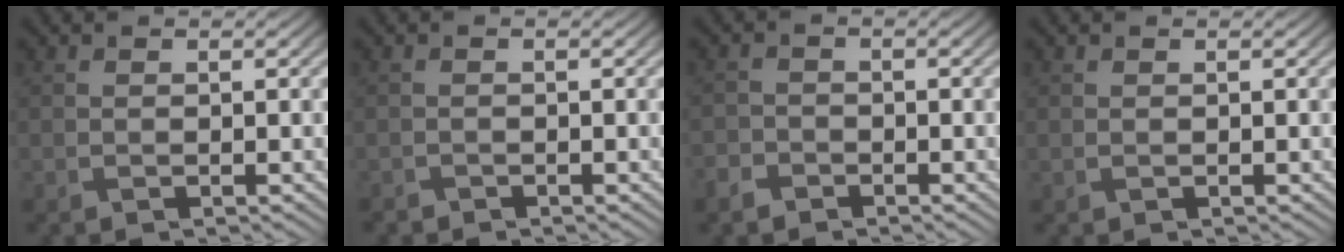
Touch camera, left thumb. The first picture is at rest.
{"total": 0.9, "force": [-0.9, 0.1, -0.2], "torque": [0.003, -0.006, -0.018]}
{"total": 2.5, "force": [-2.0, 1.4, 0.6], "torque": [-0.015, -0.004, -0.050]}
{"total": 0.0}